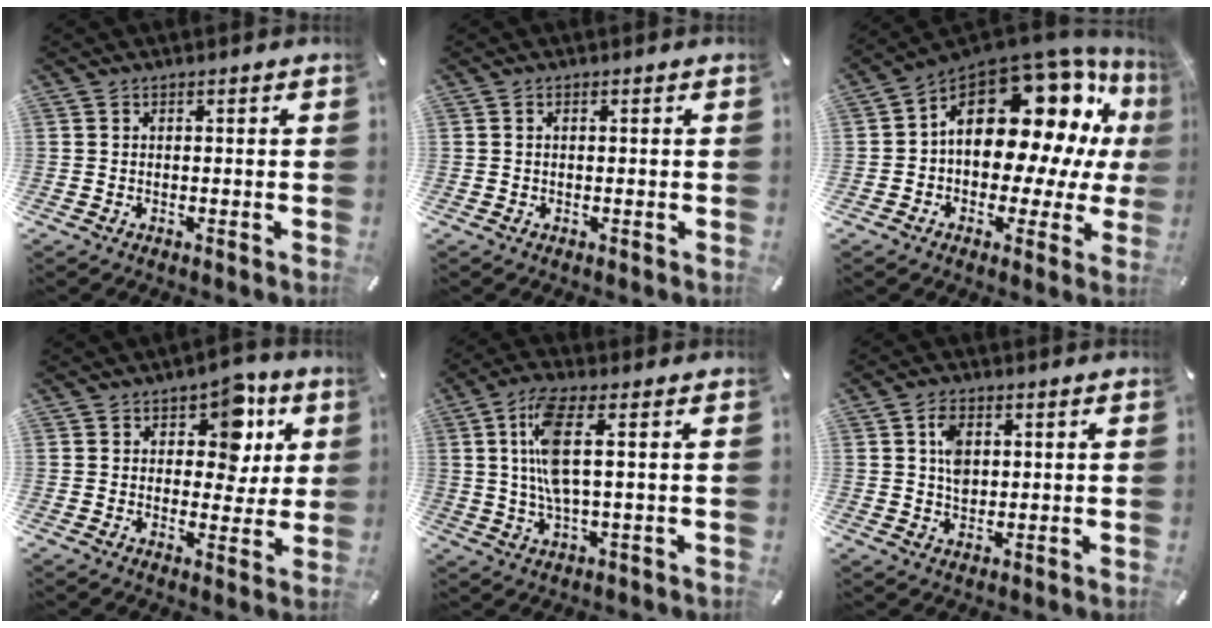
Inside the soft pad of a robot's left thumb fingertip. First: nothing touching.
{"total": 0.6, "force": [0.0, 0.4, 0.5], "torque": [-0.010, 0.003, -0.001]}
{"total": 20.7, "force": [7.0, 12.6, 14.8], "torque": [-0.229, -0.062, 0.115]}
{"total": 10.1, "force": [4.4, 6.9, 5.9], "torque": [-0.064, -0.020, 0.072]}
{"total": 10.3, "force": [1.8, 3.3, 9.6], "torque": [-0.210, -0.008, 0.026]}
{"total": 5.7, "force": [1.4, 4.2, 3.6], "torque": [-0.055, 0.000, 0.021]}